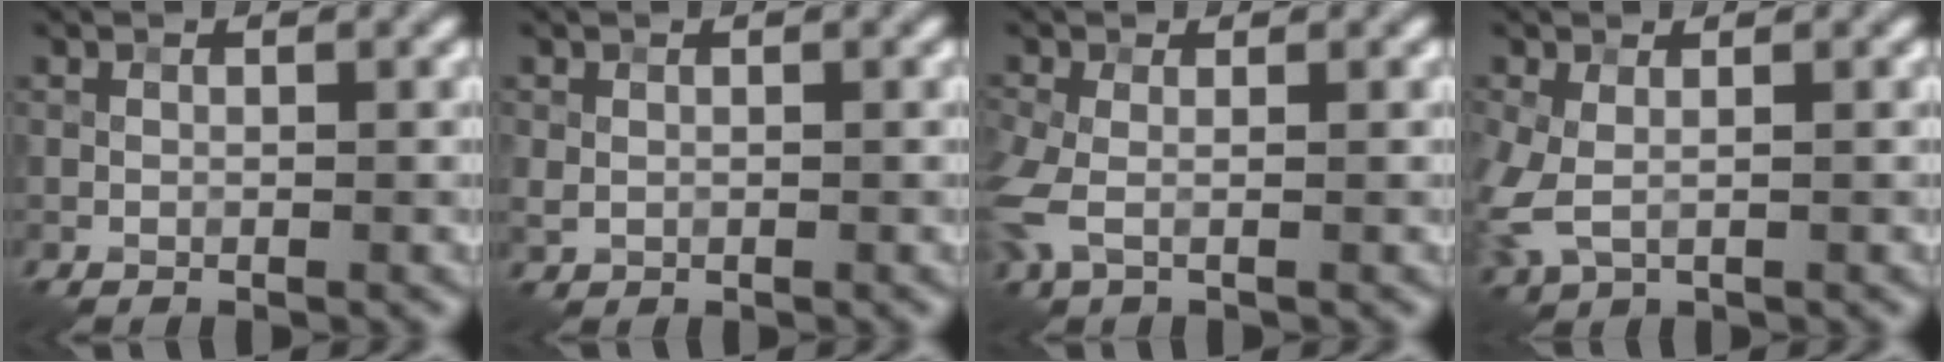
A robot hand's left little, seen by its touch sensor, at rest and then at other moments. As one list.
[{"total": 0.8, "force": [0.1, 0.7, 0.4], "torque": [-0.008, -0.002, 0.003]}, {"total": 3.1, "force": [-0.6, 1.7, 2.5], "torque": [-0.073, -0.008, -0.018]}, {"total": 3.3, "force": [-0.3, 2.0, 2.6], "torque": [-0.080, -0.008, -0.008]}]